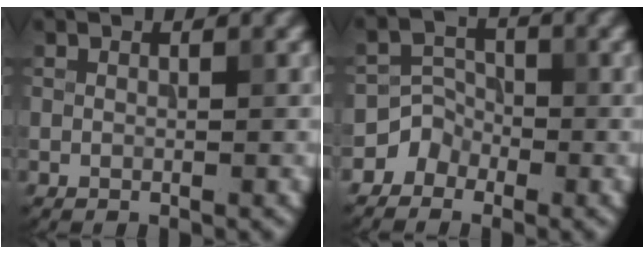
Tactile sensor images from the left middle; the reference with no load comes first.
{"total": 3.1, "force": [-2.0, 2.3, 0.1], "torque": [0.032, 0.014, -0.045]}